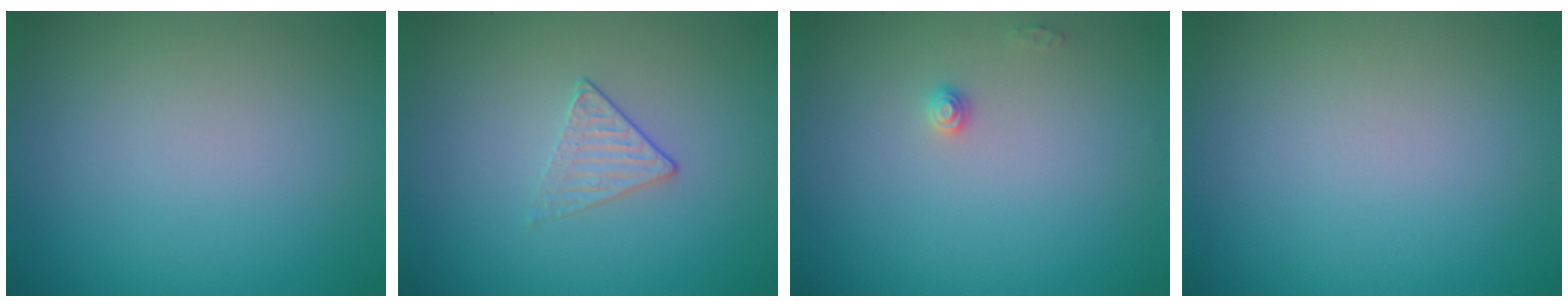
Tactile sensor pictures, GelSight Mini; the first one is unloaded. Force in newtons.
{"total": 1.3, "press": 0.9, "slide": 0.9}
{"total": 0.9, "press": 0.9, "slide": 0.1}
{"total": 0.0}